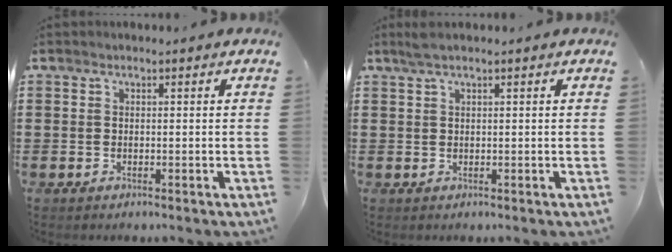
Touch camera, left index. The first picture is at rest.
{"total": 1.4, "force": [0.8, 0.0, 1.2], "torque": [-0.024, 0.001, 0.015]}